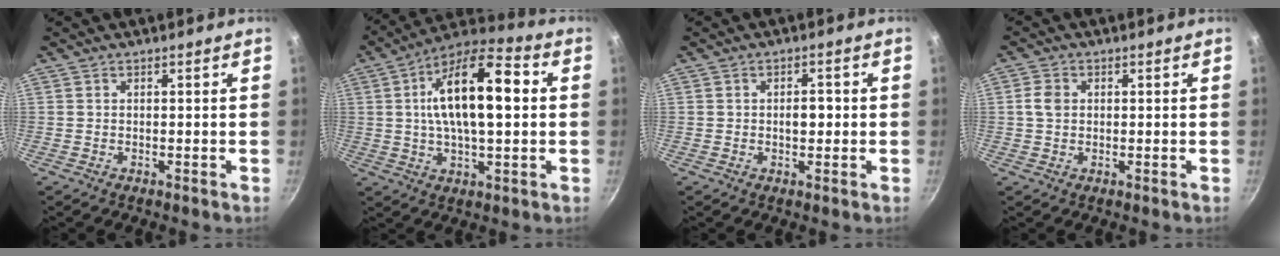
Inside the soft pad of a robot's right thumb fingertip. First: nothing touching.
{"total": 18.5, "force": [2.6, 7.7, 16.6], "torque": [-0.273, 0.024, 0.036]}
{"total": 3.0, "force": [-0.1, 1.8, 2.5], "torque": [-0.024, 0.005, -0.003]}
{"total": 3.1, "force": [0.4, 2.4, 1.9], "torque": [-0.035, 0.005, 0.005]}